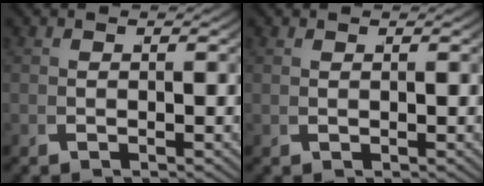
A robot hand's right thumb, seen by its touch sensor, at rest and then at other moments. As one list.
[{"total": 0.5, "force": [0.5, -0.1, 0.1], "torque": [-0.001, -0.001, 0.013]}]